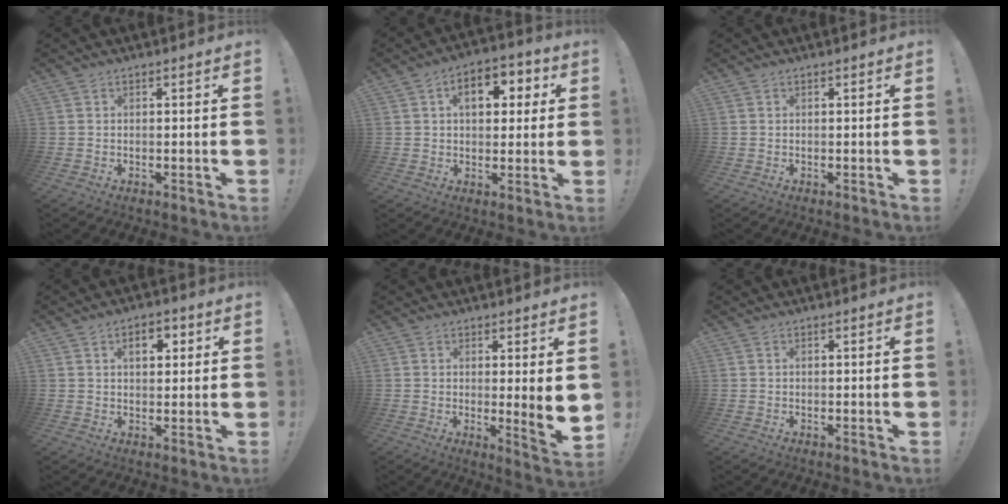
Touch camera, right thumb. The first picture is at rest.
{"total": 9.5, "force": [2.3, 6.3, 6.7], "torque": [-0.090, 0.007, 0.034]}
{"total": 0.0}
{"total": 5.4, "force": [1.9, 3.3, 3.8], "torque": [-0.043, -0.003, 0.025]}
{"total": 6.2, "force": [0.8, 0.0, 6.2], "torque": [-0.080, -0.027, 0.015]}
{"total": 0.0}